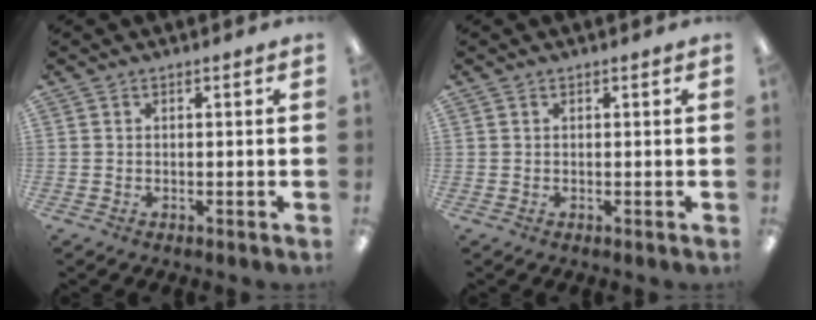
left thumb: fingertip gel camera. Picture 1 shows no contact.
{"total": 0.0}